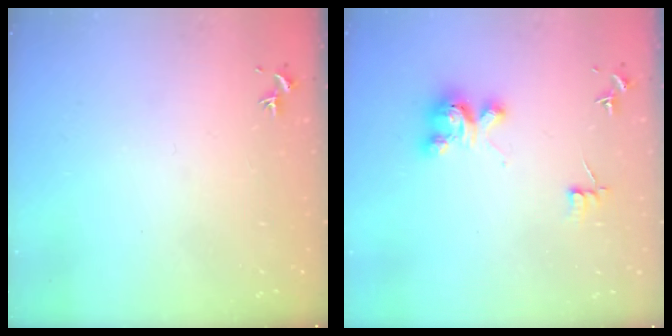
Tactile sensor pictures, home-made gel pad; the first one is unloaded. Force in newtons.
{"total": 5.7, "press": 5.7, "slide": 0.4}